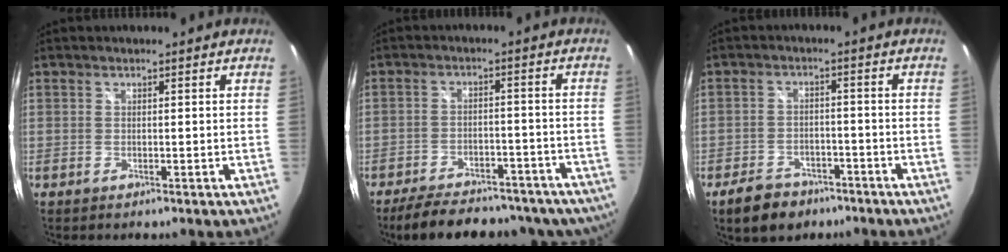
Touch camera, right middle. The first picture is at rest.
{"total": 22.7, "force": [-18.8, 8.6, 9.5], "torque": [-0.178, 0.010, -0.228]}
{"total": 8.3, "force": [-5.8, 4.8, 3.3], "torque": [-0.088, 0.010, -0.084]}